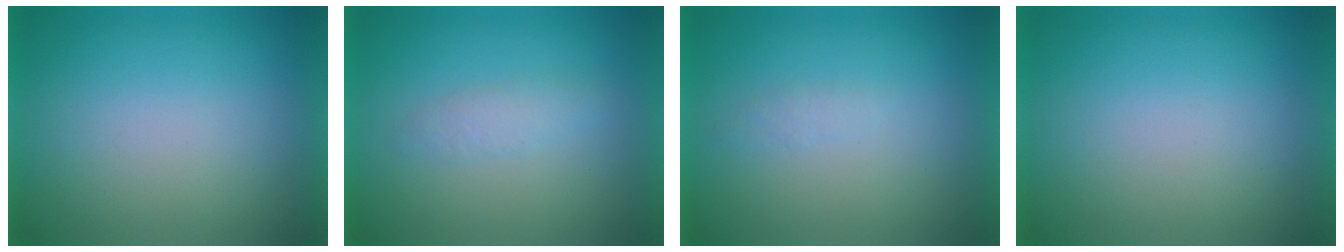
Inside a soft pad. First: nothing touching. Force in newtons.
{"total": 1.9}
{"total": 1.2}
{"total": 0.0}